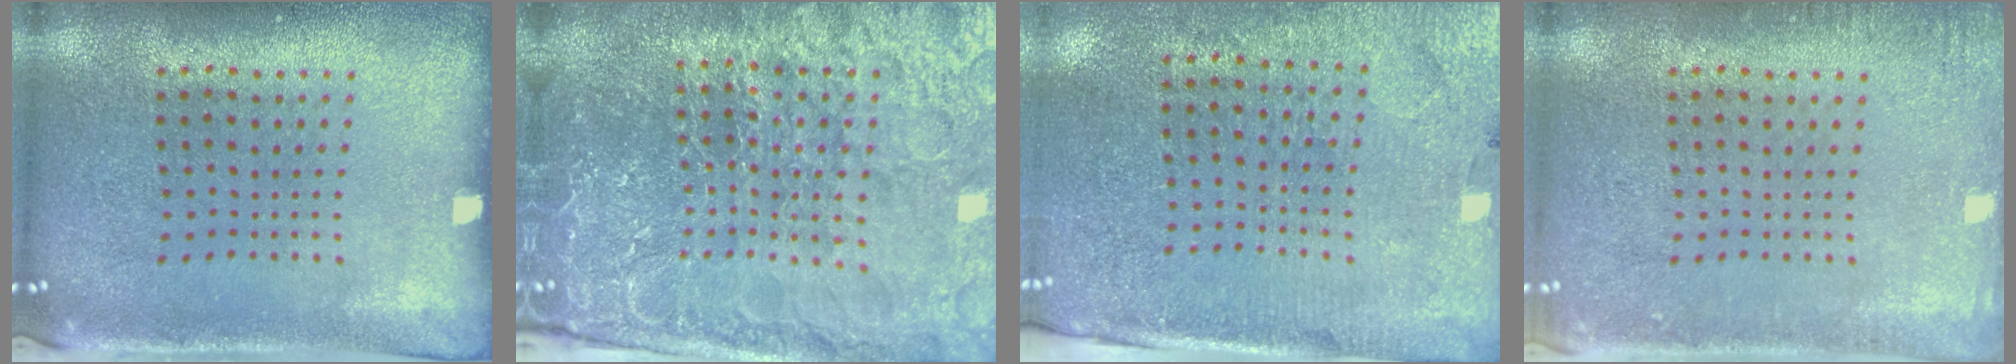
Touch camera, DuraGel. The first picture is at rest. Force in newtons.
{"total": 5.7, "press": 5.1, "slide": 2.4}
{"total": 3.0, "press": 2.9, "slide": 0.8}
{"total": 1.5, "press": 1.4, "slide": 0.2}